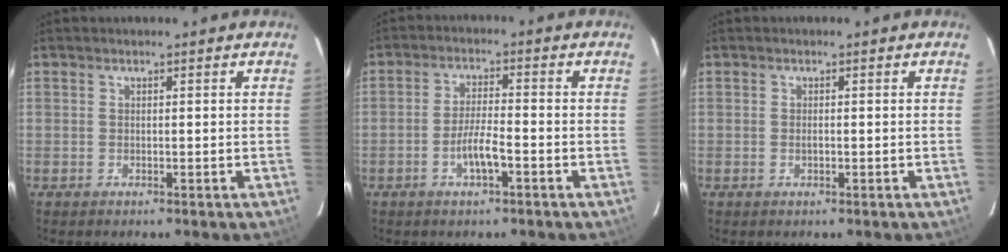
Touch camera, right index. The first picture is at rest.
{"total": 4.9, "force": [-2.5, 0.9, 4.1], "torque": [-0.084, -0.001, -0.045]}
{"total": 0.6, "force": [-0.2, 0.4, 0.5], "torque": [-0.009, -0.001, -0.003]}